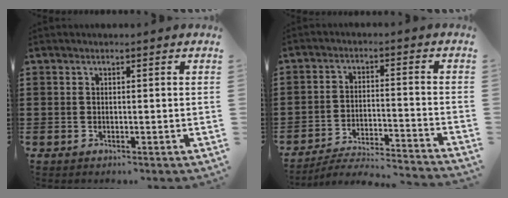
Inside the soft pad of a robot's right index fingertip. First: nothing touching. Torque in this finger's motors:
{"motor_torque": [0.06, 1.37, -1.05, -0.21]}